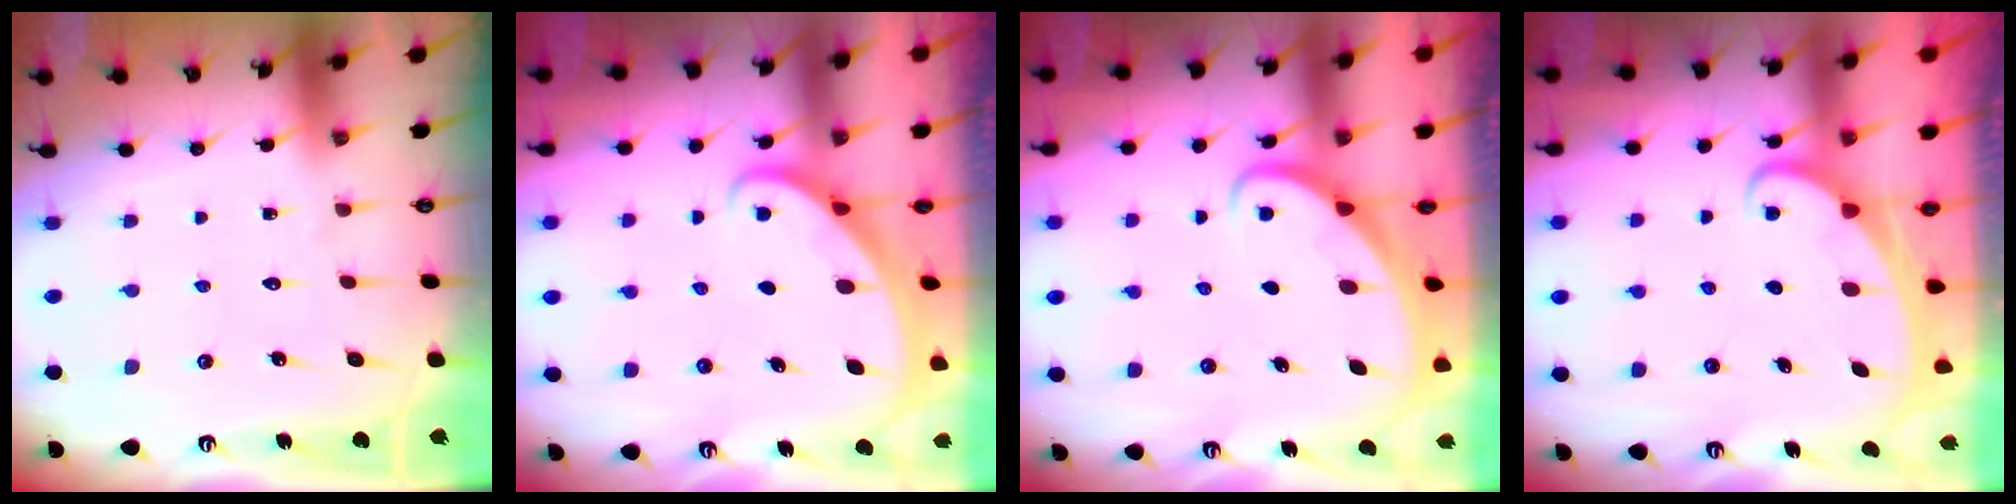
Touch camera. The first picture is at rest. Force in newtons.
{"total": 2.0, "press": 2.0, "slide": 0.0}
{"total": 2.3, "press": 2.3, "slide": 0.2}
{"total": 1.9, "press": 1.9, "slide": 0.1}